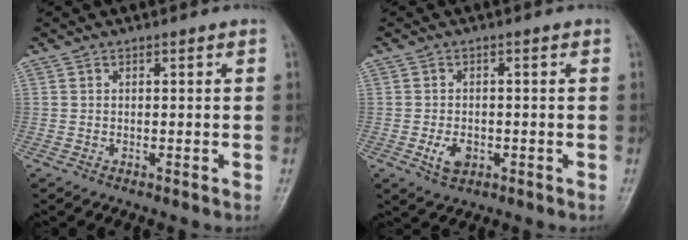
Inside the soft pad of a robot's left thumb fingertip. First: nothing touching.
{"total": 3.9, "force": [-1.2, 2.6, 2.7], "torque": [-0.044, 0.000, -0.017]}